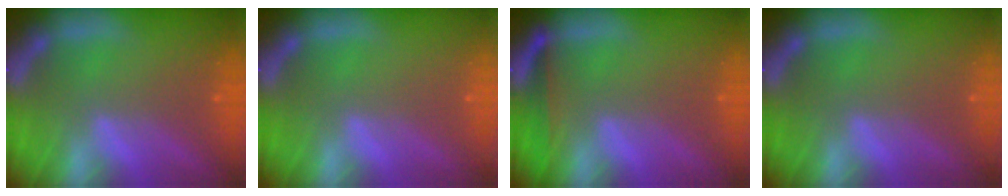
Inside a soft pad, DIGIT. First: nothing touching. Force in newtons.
{"total": 0.0}
{"total": 3.0}
{"total": 0.0}